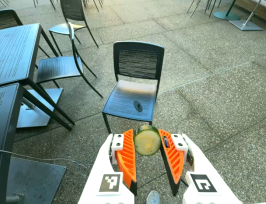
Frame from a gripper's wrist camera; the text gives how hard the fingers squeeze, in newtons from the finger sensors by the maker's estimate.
{"total": 9.9, "left": 9.5, "right": 10.3}